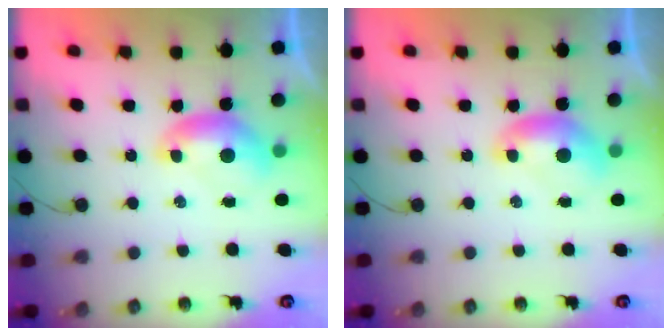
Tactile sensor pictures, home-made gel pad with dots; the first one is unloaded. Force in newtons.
{"total": 0.0}